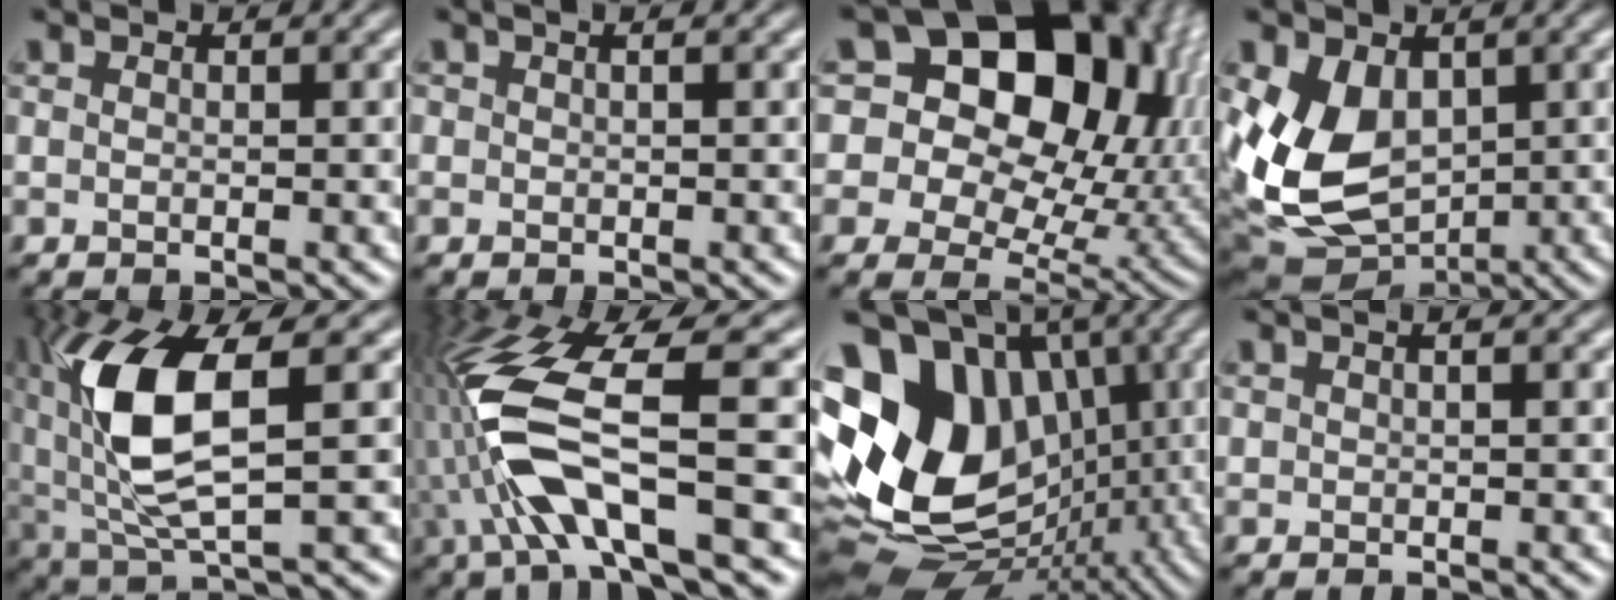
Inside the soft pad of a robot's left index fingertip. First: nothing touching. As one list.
[{"total": 0.8, "force": [0.4, 0.3, 0.6], "torque": [0.000, 0.003, -0.001]}, {"total": 18.5, "force": [6.4, 13.3, 11.1], "torque": [-0.180, 0.053, 0.119]}, {"total": 7.5, "force": [-0.1, 5.3, 5.3], "torque": [-0.126, -0.018, 0.015]}, {"total": 9.3, "force": [1.6, 2.8, 8.7], "torque": [-0.188, 0.000, 0.047]}, {"total": 10.1, "force": [-2.2, 2.8, 9.5], "torque": [-0.205, 0.014, -0.038]}, {"total": 15.3, "force": [0.7, 11.8, 9.8], "torque": [-0.204, 0.026, 0.012]}, {"total": 1.2, "force": [0.7, 0.5, 0.8], "torque": [-0.002, 0.006, -0.001]}]